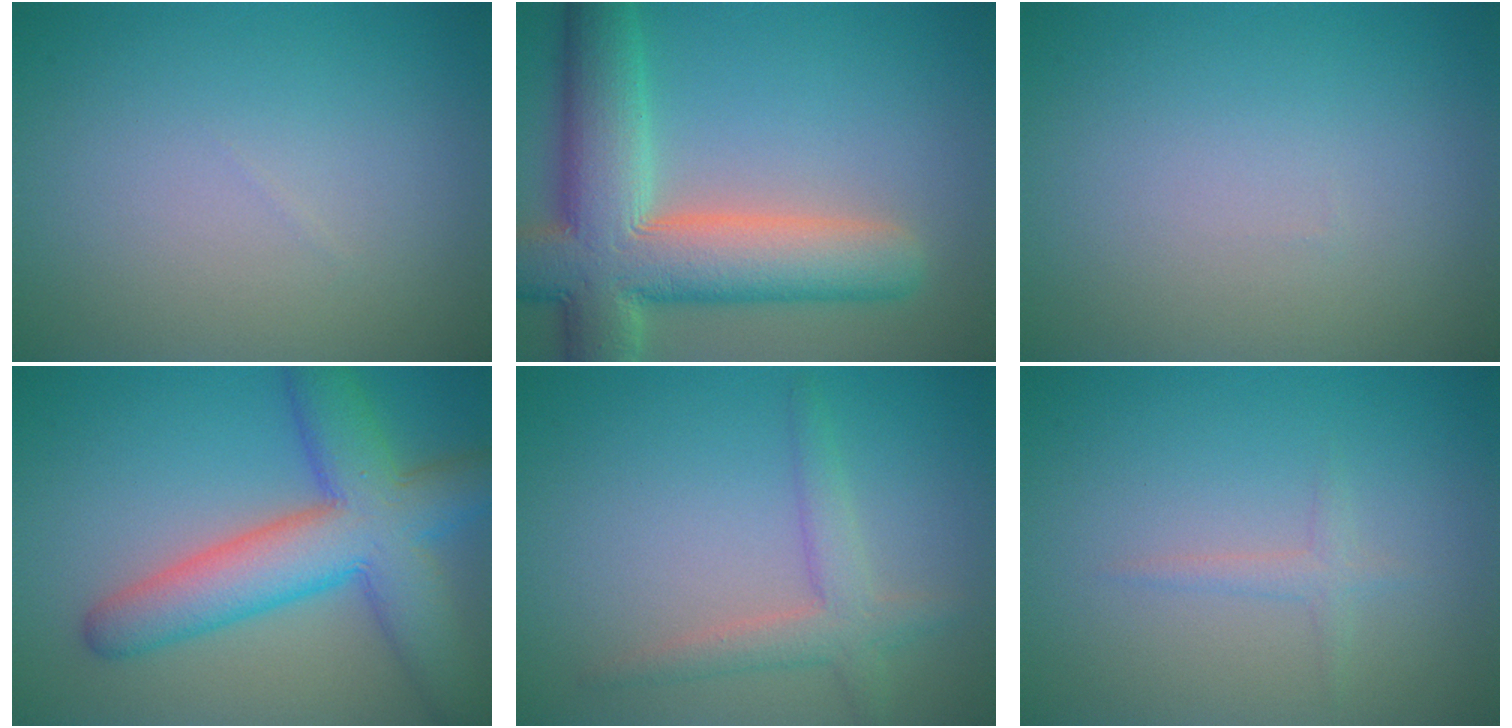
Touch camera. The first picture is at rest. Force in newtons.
{"total": 11.1, "press": 11.0, "slide": 1.0}
{"total": 0.0}
{"total": 9.1, "press": 9.1, "slide": 0.3}
{"total": 2.8, "press": 2.8, "slide": 0.2}
{"total": 1.1, "press": 1.1, "slide": 0.1}